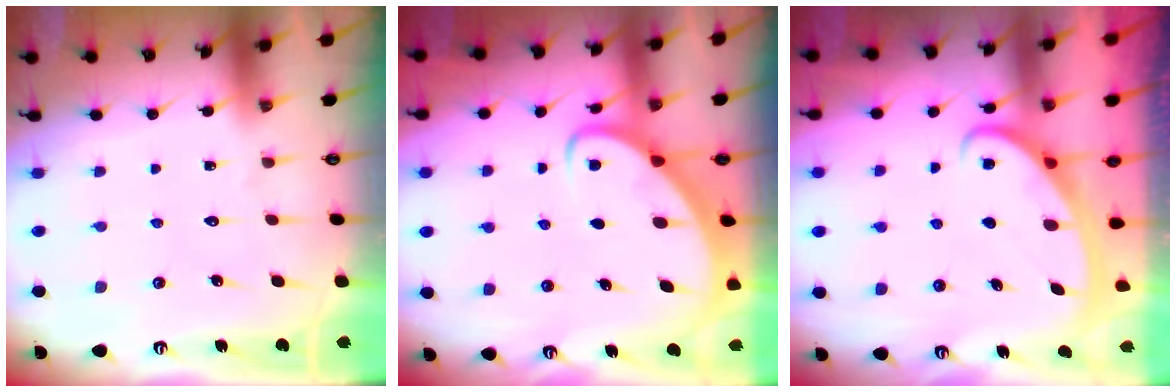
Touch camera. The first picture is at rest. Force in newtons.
{"total": 3.0, "press": 3.0, "slide": 0.3}
{"total": 2.6, "press": 2.6, "slide": 0.4}